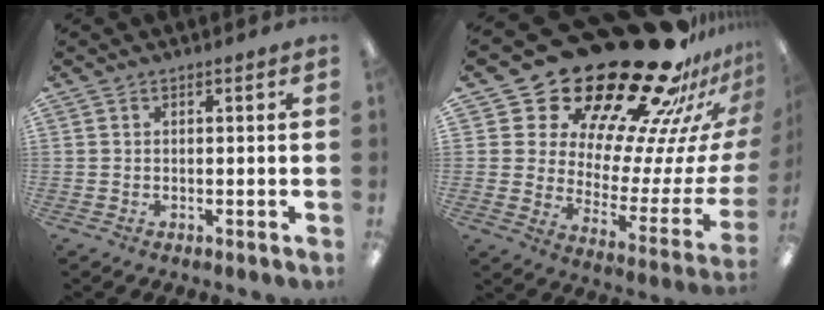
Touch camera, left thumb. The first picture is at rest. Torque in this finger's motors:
{"motor_torque": [1.46, 1.46, 1.39, -1.38, 0.19]}